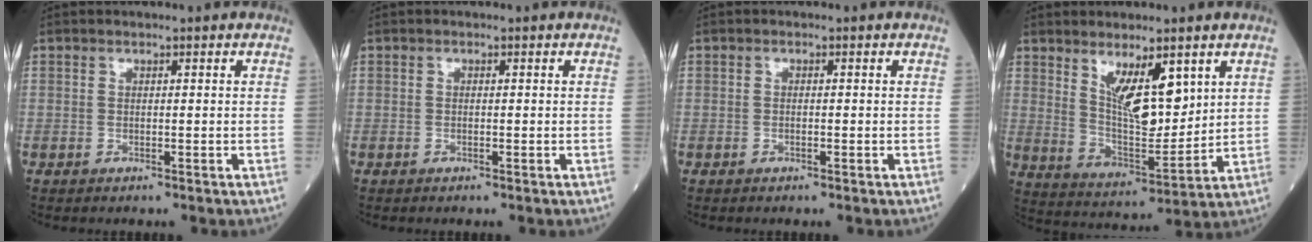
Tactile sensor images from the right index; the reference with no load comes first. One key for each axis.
{"total": 0.0}
{"total": 0.5, "fx": -0.1, "fy": 0.1, "fz": 0.5, "tx": -0.015, "ty": -0.002, "tz": -0.001}
{"total": 10.5, "fx": 4.9, "fy": 3.3, "fz": 8.6, "tx": -0.163, "ty": -0.013, "tz": 0.100}